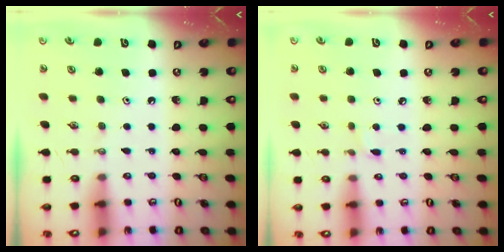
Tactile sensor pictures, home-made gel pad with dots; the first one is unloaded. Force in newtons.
{"total": 1.9, "press": 1.9, "slide": 0.2}